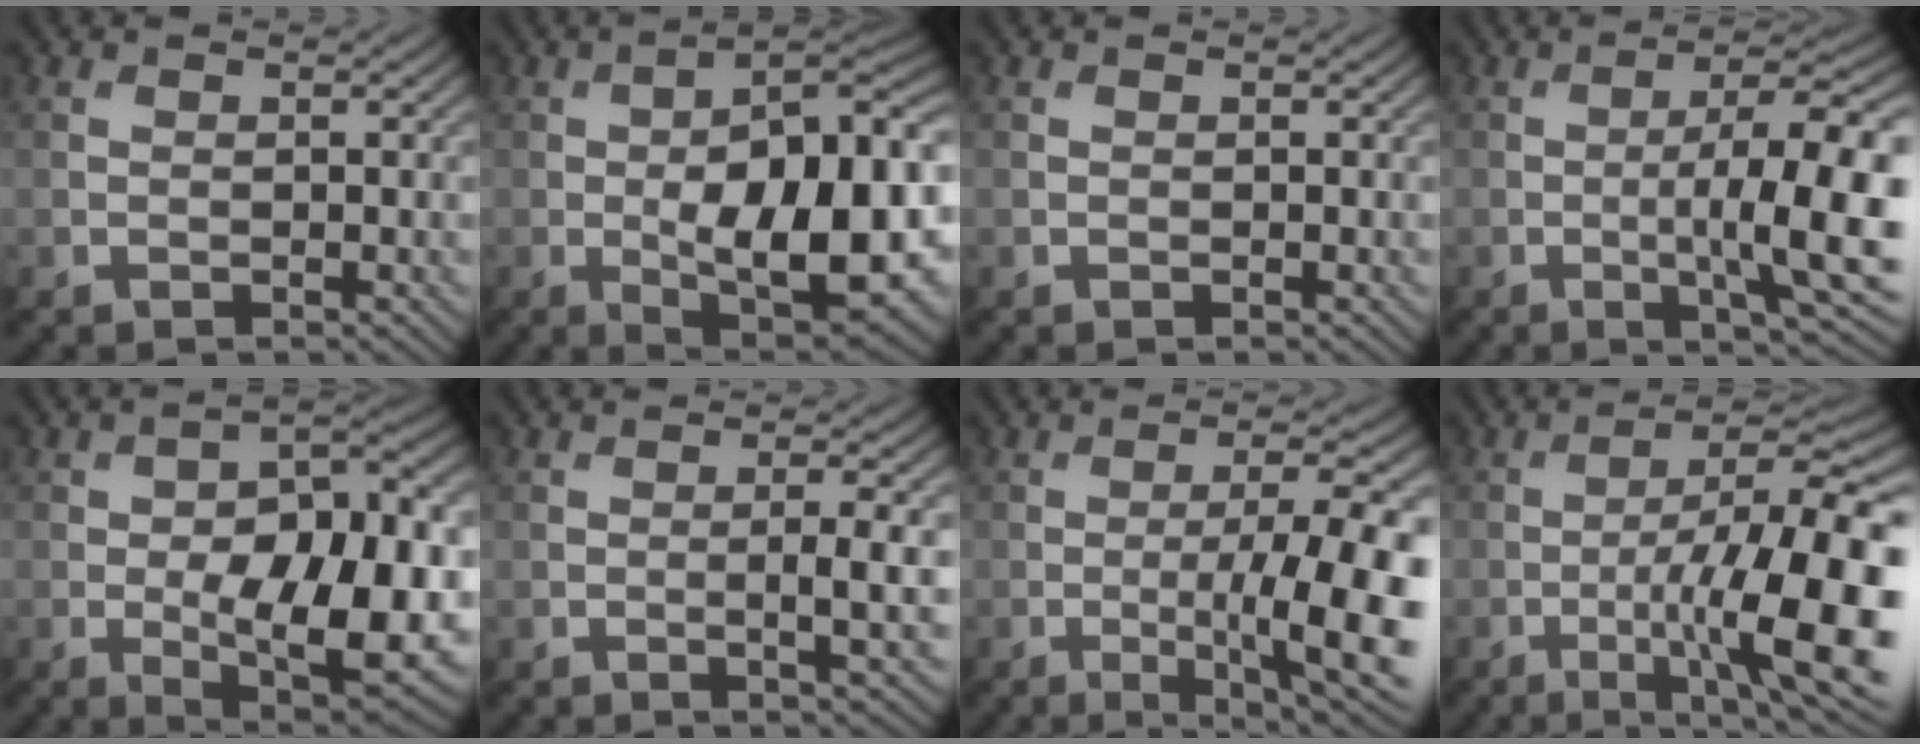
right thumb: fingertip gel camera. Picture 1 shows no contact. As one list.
[{"total": 16.8, "force": [-2.0, 7.1, 15.1], "torque": [-0.225, -0.018, -0.022]}, {"total": 0.0}, {"total": 12.9, "force": [-2.0, 3.2, 12.3], "torque": [-0.187, -0.001, -0.026]}, {"total": 15.1, "force": [-1.9, 7.5, 13.0], "torque": [-0.201, -0.027, -0.011]}, {"total": 3.9, "force": [-0.3, 0.7, 3.9], "torque": [-0.069, 0.001, -0.004]}, {"total": 13.7, "force": [-2.8, 3.6, 12.9], "torque": [-0.169, -0.004, -0.042]}, {"total": 16.1, "force": [-4.8, 4.2, 14.8], "torque": [-0.227, 0.000, -0.075]}]